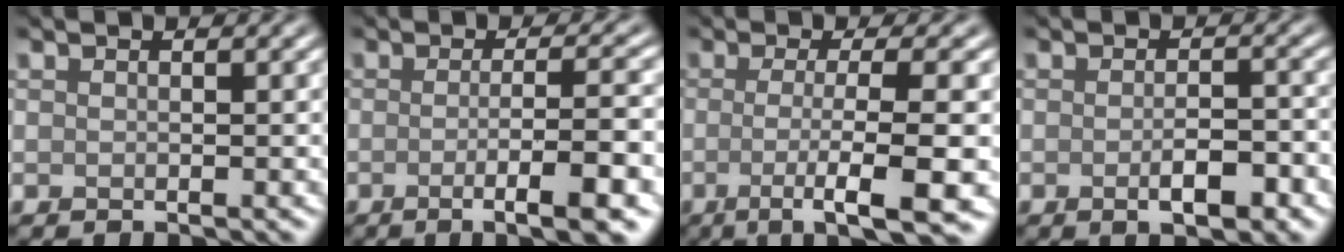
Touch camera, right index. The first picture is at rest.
{"total": 7.1, "force": [-1.9, 1.4, 6.7], "torque": [-0.091, 0.003, -0.036]}
{"total": 8.1, "force": [-2.4, 1.5, 7.6], "torque": [-0.105, -0.010, -0.045]}
{"total": 3.4, "force": [-1.2, 1.2, 2.9], "torque": [-0.048, -0.004, -0.016]}